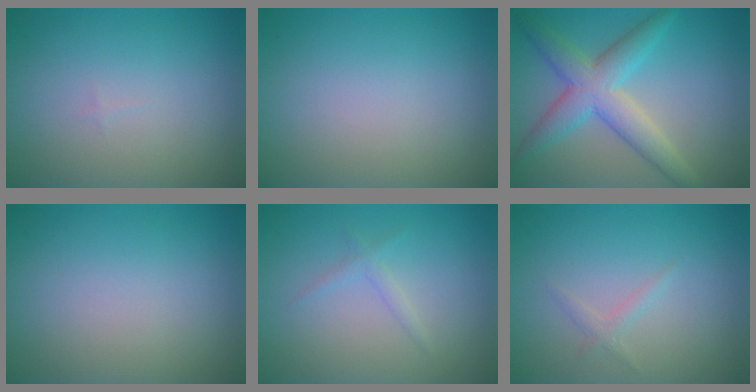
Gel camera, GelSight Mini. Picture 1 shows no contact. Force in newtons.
{"total": 0.0}
{"total": 5.5, "press": 5.5, "slide": 0.2}
{"total": 0.0}
{"total": 1.0, "press": 1.0, "slide": 0.0}
{"total": 0.9, "press": 0.9, "slide": 0.1}